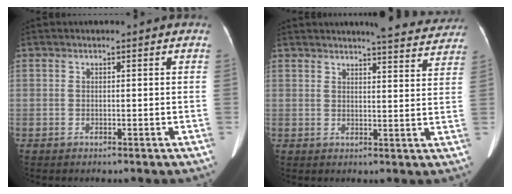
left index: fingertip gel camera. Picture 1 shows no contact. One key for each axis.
{"total": 10.9, "fx": 10.3, "fy": 1.3, "fz": 3.3, "tx": -0.029, "ty": -0.015, "tz": 0.104}